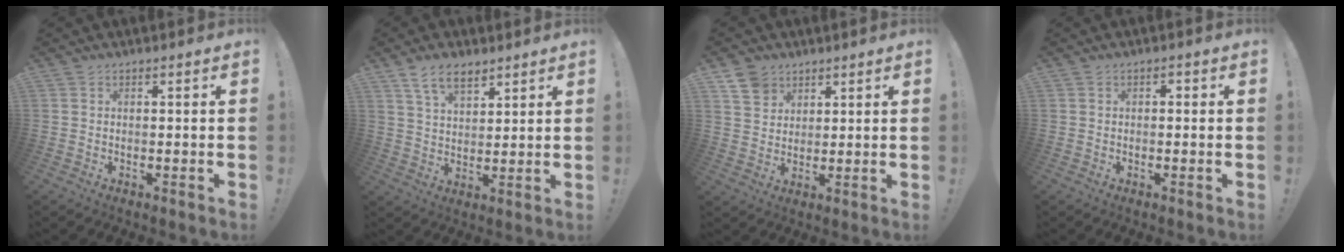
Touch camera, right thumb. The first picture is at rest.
{"total": 8.6, "force": [5.8, 4.3, 4.8], "torque": [-0.084, -0.019, 0.108]}
{"total": 7.0, "force": [4.5, 5.2, 1.5], "torque": [-0.023, -0.026, 0.089]}
{"total": 1.1, "force": [-0.8, 0.7, 0.4], "torque": [-0.008, 0.005, -0.015]}